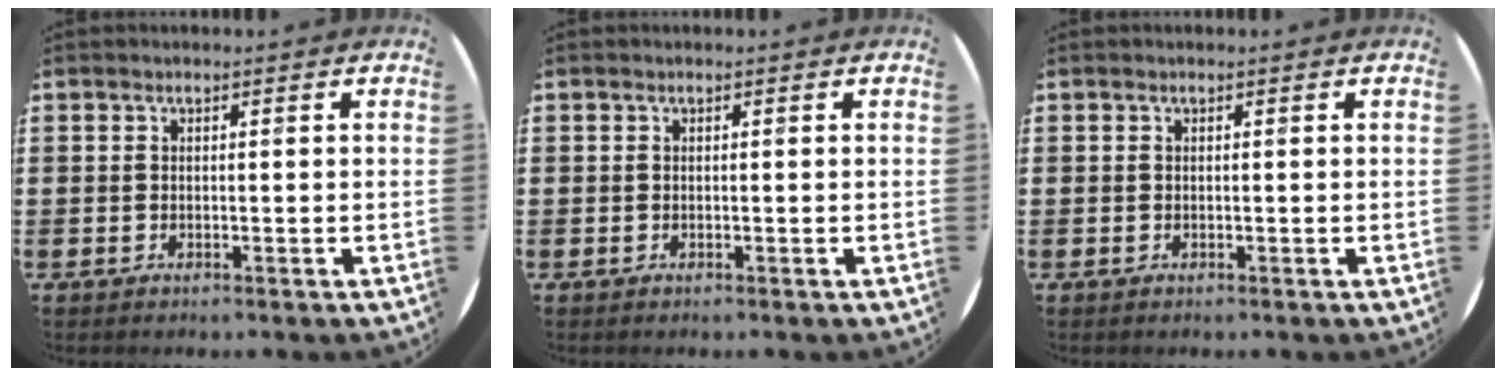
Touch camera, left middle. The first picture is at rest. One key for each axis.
{"total": 0.0}
{"total": 0.0}